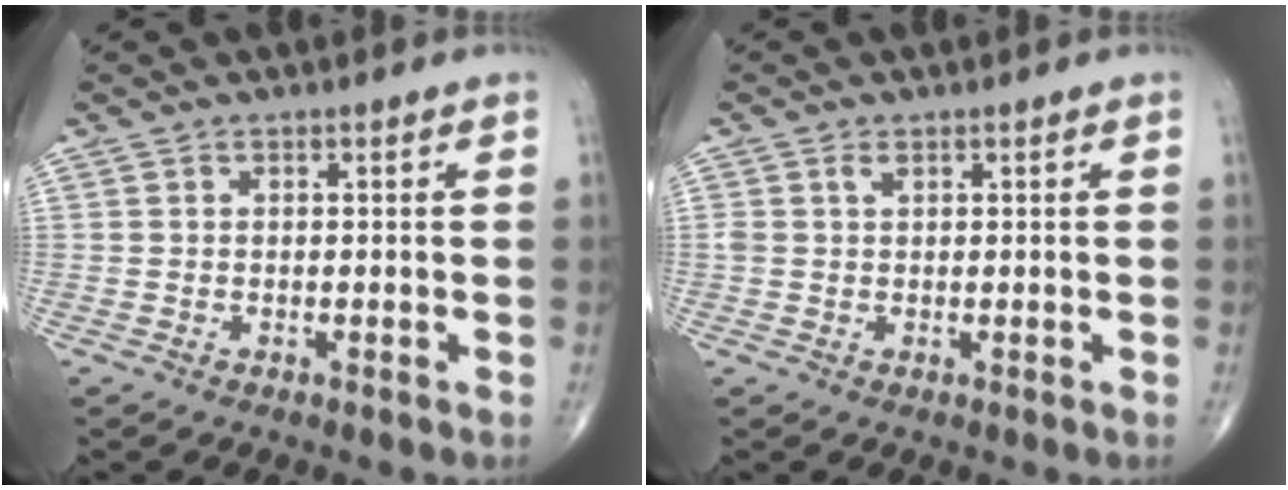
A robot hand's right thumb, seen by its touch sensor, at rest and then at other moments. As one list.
[{"total": 1.3, "force": [0.7, 0.7, 0.8], "torque": [-0.020, 0.004, 0.015]}]